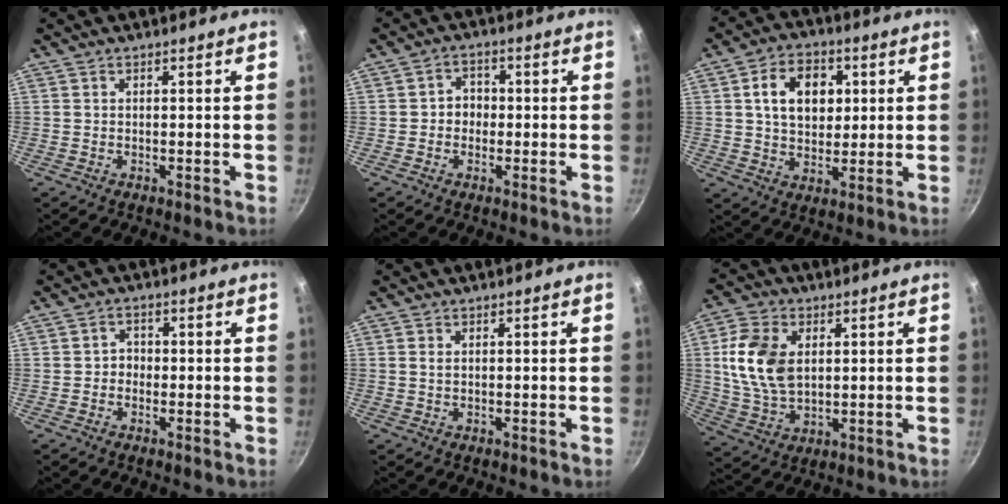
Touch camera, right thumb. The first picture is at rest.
{"total": 3.9, "force": [-0.4, 3.4, 1.8], "torque": [0.000, 0.008, -0.011]}
{"total": 11.7, "force": [2.8, 8.4, 7.7], "torque": [-0.098, 0.000, 0.041]}
{"total": 2.4, "force": [-0.5, 2.1, 1.0], "torque": [0.002, 0.008, -0.012]}
{"total": 1.0, "force": [0.3, 0.6, 0.8], "torque": [-0.014, -0.001, 0.004]}
{"total": 12.9, "force": [2.4, 8.5, 9.4], "torque": [-0.167, -0.014, 0.050]}